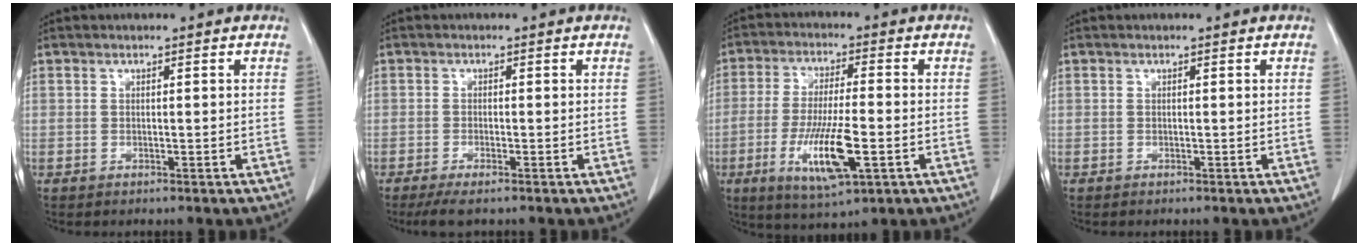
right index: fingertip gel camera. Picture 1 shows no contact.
{"total": 3.3, "force": [-2.3, 0.4, 2.3], "torque": [-0.038, -0.008, -0.039]}
{"total": 11.8, "force": [-3.7, 2.1, 11.0], "torque": [-0.215, -0.018, -0.061]}
{"total": 0.0}